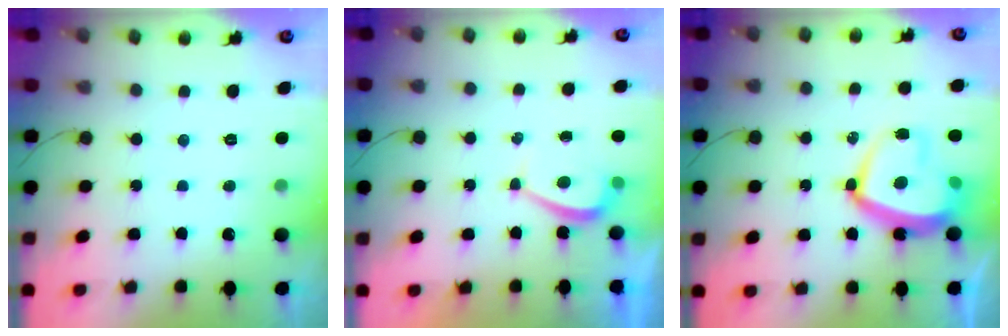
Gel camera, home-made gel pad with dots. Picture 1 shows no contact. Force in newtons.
{"total": 1.8, "press": 1.7, "slide": 0.6}
{"total": 18.2, "press": 18.1, "slide": 1.7}